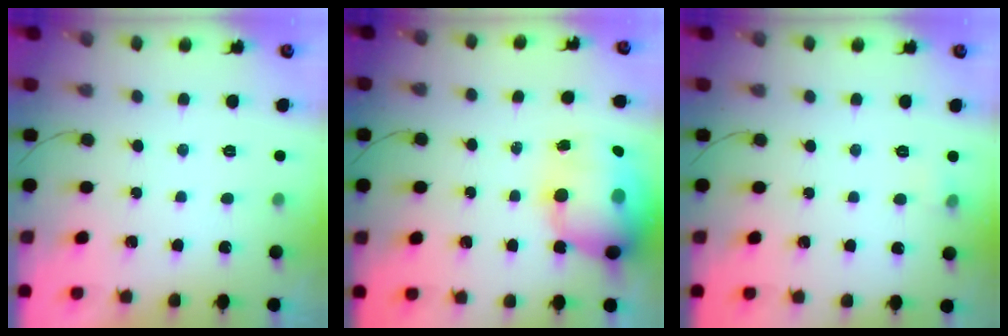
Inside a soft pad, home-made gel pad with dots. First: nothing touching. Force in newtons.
{"total": 18.7, "press": 18.2, "slide": 4.5}
{"total": 3.4, "press": 3.2, "slide": 1.0}